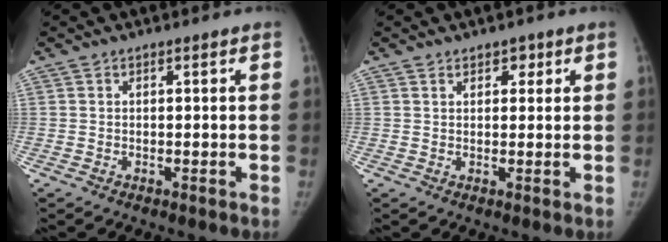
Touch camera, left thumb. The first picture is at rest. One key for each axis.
{"total": 2.3, "fx": 1.3, "fy": 1.5, "fz": 1.1, "tx": 0.002, "ty": -0.004, "tz": 0.017}